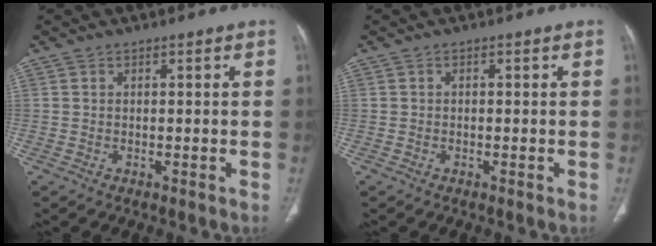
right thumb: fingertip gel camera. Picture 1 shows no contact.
{"total": 0.0}